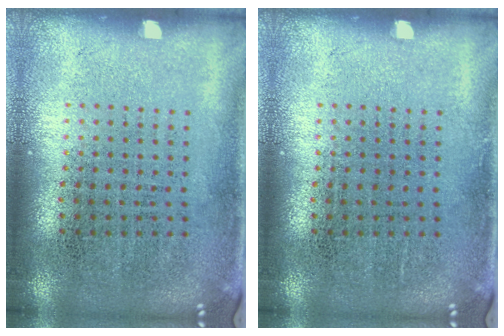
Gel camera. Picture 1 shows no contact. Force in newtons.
{"total": 0.0}